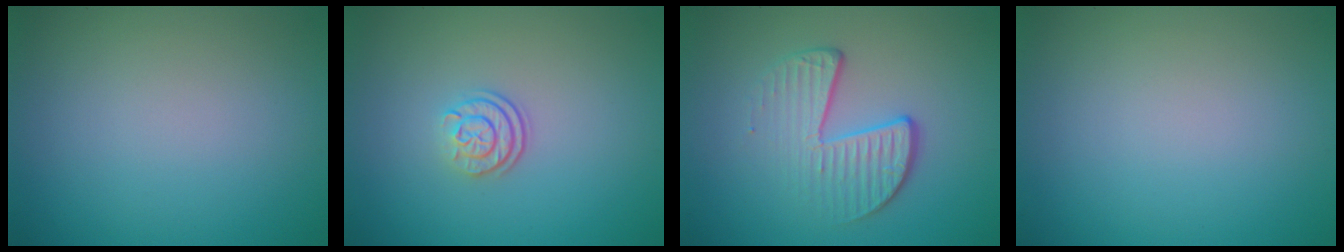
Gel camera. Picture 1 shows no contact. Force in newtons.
{"total": 2.4, "press": 1.8, "slide": 1.6}
{"total": 4.0, "press": 2.8, "slide": 2.9}
{"total": 0.0}